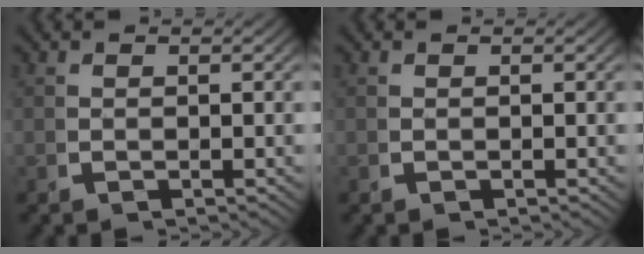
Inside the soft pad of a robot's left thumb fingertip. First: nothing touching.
{"total": 0.0}